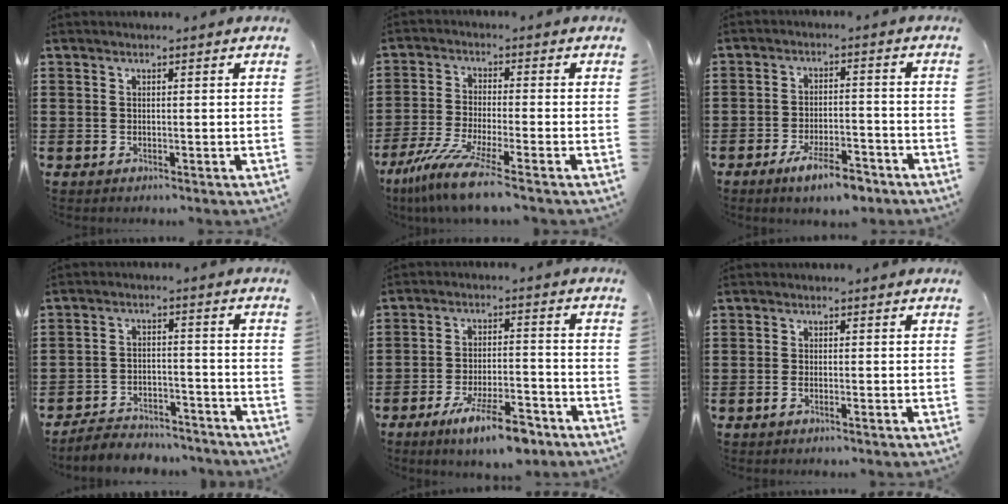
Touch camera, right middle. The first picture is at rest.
{"total": 7.9, "force": [-6.0, 0.1, 5.1], "torque": [-0.122, -0.025, -0.117]}
{"total": 6.6, "force": [-5.2, 1.5, 3.9], "torque": [-0.072, 0.001, -0.094]}
{"total": 4.8, "force": [-4.7, 0.7, 0.4], "torque": [-0.009, 0.008, -0.096]}
{"total": 8.9, "force": [-6.7, 1.8, 5.6], "torque": [-0.102, 0.002, -0.121]}
{"total": 0.9, "force": [-0.6, 0.1, 0.7], "torque": [-0.015, -0.003, -0.010]}